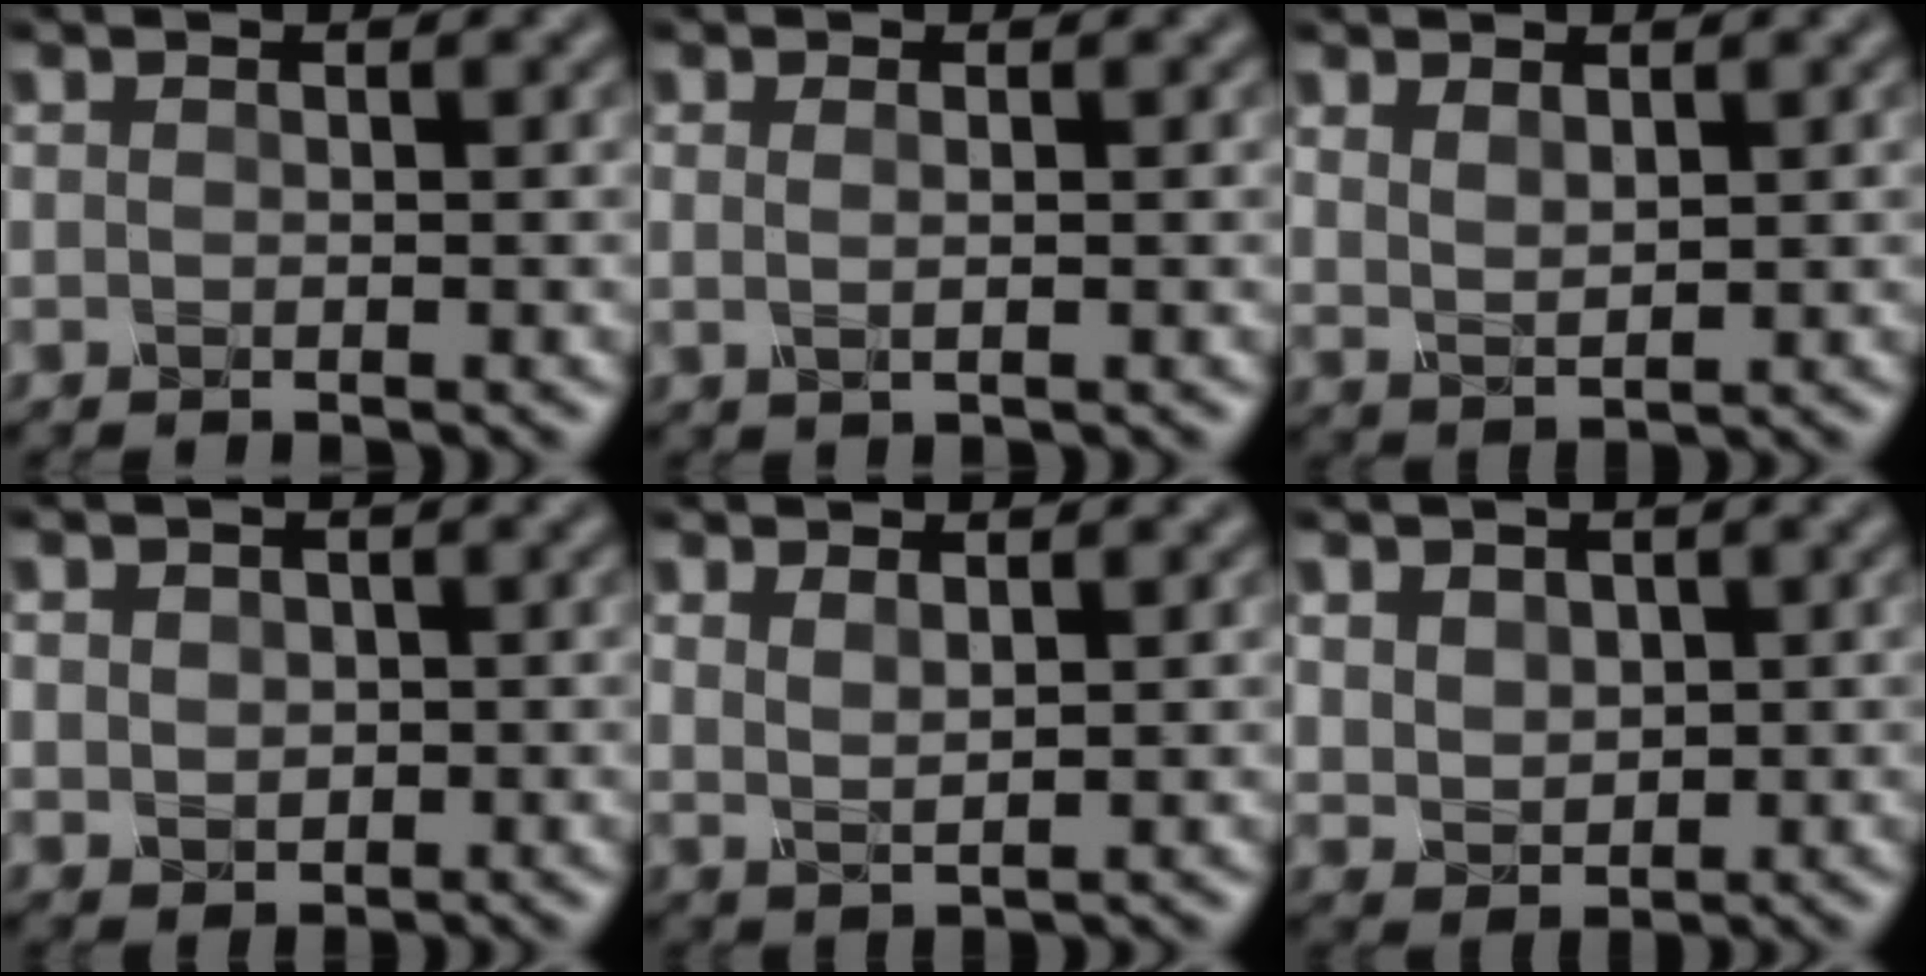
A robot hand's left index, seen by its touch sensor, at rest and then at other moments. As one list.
[{"total": 1.0, "force": [0.2, 0.3, 0.9], "torque": [-0.017, -0.001, 0.001]}, {"total": 2.0, "force": [1.2, 0.9, 1.3], "torque": [-0.031, -0.006, 0.029]}, {"total": 1.8, "force": [0.3, 1.6, 0.8], "torque": [-0.017, -0.002, 0.006]}, {"total": 1.7, "force": [1.1, 0.6, 1.2], "torque": [-0.027, -0.007, 0.025]}, {"total": 2.6, "force": [0.9, 2.0, 1.2], "torque": [-0.034, -0.004, 0.017]}]